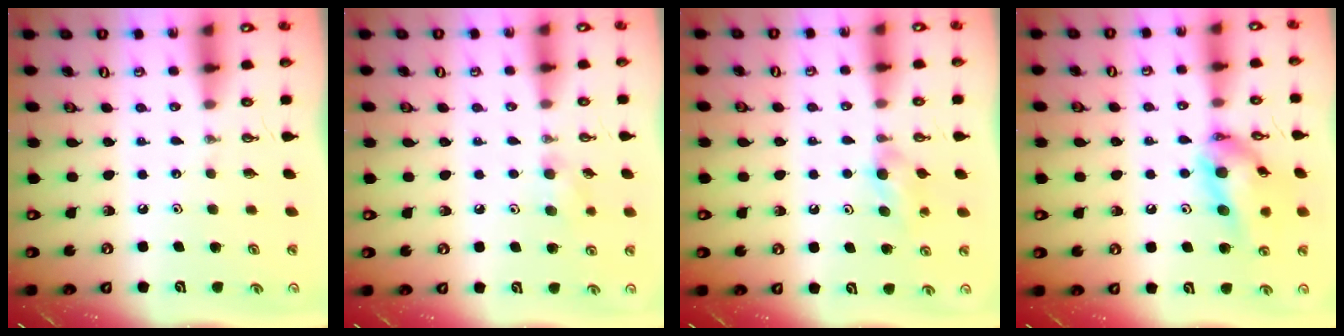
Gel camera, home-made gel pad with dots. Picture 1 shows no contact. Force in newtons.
{"total": 7.1, "press": 6.9, "slide": 1.7}
{"total": 6.8, "press": 6.7, "slide": 1.4}
{"total": 14.2, "press": 14.2, "slide": 1.2}